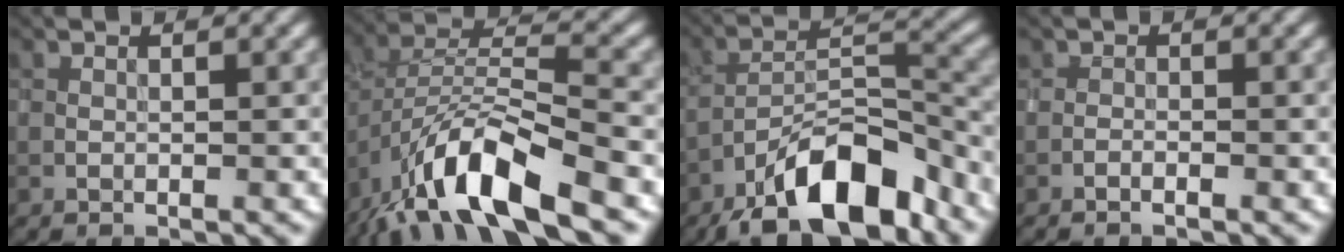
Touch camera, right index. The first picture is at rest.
{"total": 10.9, "force": [-7.0, 3.6, 7.5], "torque": [-0.136, 0.000, -0.141]}
{"total": 11.2, "force": [-7.7, 3.9, 7.2], "torque": [-0.113, 0.010, -0.145]}
{"total": 0.6, "force": [-0.5, 0.2, 0.3], "torque": [-0.003, 0.000, -0.010]}